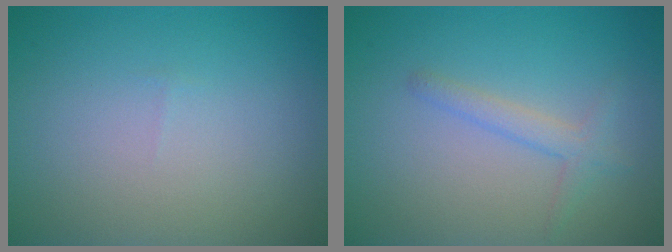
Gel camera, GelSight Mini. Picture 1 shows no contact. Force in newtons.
{"total": 1.8, "press": 1.8, "slide": 0.1}